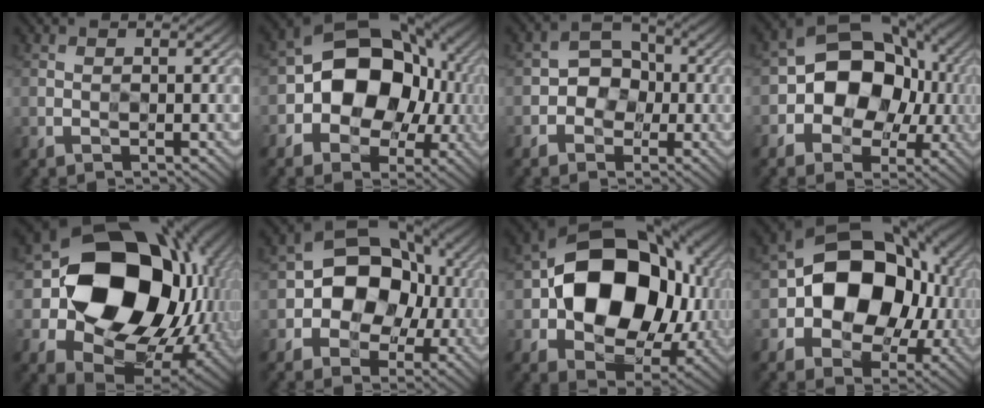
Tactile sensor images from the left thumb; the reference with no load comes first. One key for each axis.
{"total": 12.5, "fx": -0.9, "fy": 9.7, "fz": 7.9, "tx": -0.111, "ty": 0.002, "tz": -0.033}
{"total": 3.7, "fx": -0.8, "fy": 3.4, "fz": 1.1, "tx": -0.011, "ty": 0.005, "tz": -0.028}
{"total": 11.0, "fx": -1.0, "fy": 8.8, "fz": 6.5, "tx": -0.100, "ty": -0.002, "tz": -0.038}
{"total": 17.9, "fx": 1.1, "fy": 14.4, "fz": 10.6, "tx": -0.182, "ty": -0.036, "tz": 0.038}
{"total": 9.8, "fx": -1.0, "fy": 8.0, "fz": 5.6, "tx": -0.085, "ty": 0.000, "tz": -0.038}
{"total": 16.1, "fx": 0.9, "fy": 12.0, "fz": 10.8, "tx": -0.160, "ty": -0.005, "tz": 0.016}
{"total": 14.2, "fx": 0.0, "fy": 10.9, "fz": 9.2, "tx": -0.119, "ty": 0.003, "tz": -0.012}